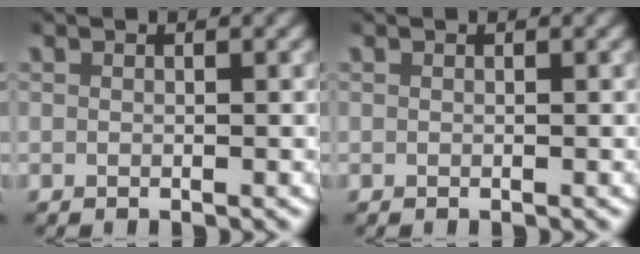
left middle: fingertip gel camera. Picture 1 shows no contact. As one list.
[{"total": 0.0}]